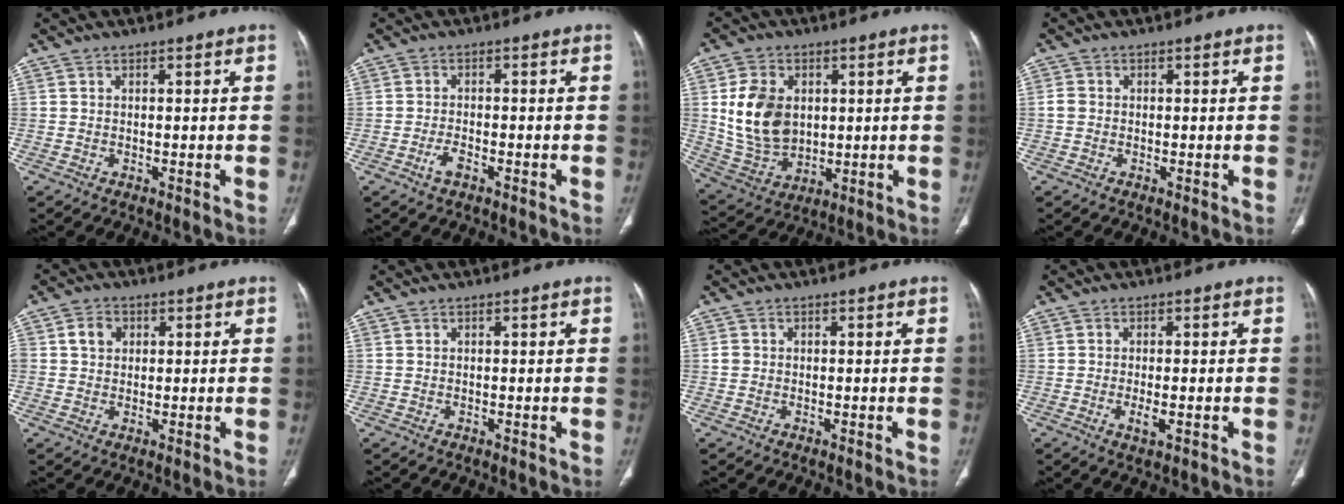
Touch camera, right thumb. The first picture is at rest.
{"total": 2.5, "force": [-1.5, 1.0, 1.8], "torque": [-0.035, 0.011, -0.029]}
{"total": 13.3, "force": [2.2, 9.7, 8.9], "torque": [-0.143, -0.012, 0.057]}
{"total": 1.5, "force": [-0.1, 1.3, 0.8], "torque": [-0.012, 0.003, -0.003]}
{"total": 3.9, "force": [1.1, 3.1, 2.0], "torque": [-0.024, 0.005, 0.020]}
{"total": 0.0}
{"total": 1.1, "force": [0.0, 1.1, 0.4], "torque": [-0.003, 0.003, 0.003]}
{"total": 2.7, "force": [-0.8, 0.9, 2.4], "torque": [-0.044, -0.004, -0.015]}